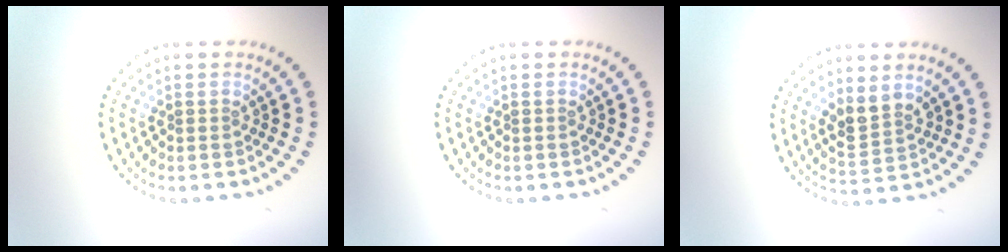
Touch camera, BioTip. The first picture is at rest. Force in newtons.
{"total": 0.0}
{"total": 2.7, "press": 2.4, "slide": 1.1}